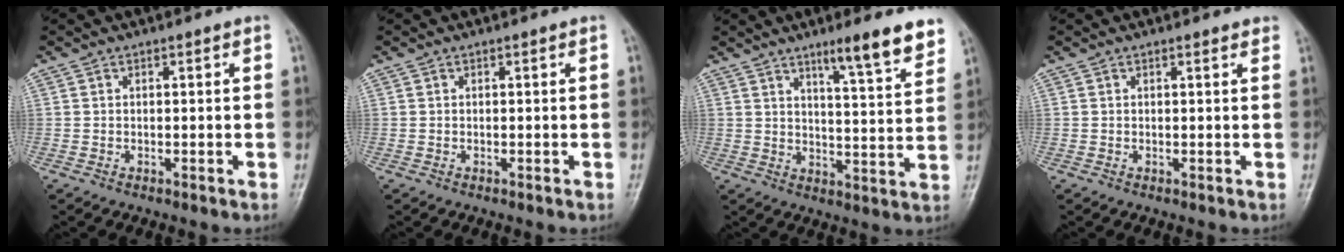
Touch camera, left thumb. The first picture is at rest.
{"total": 0.0}
{"total": 10.3, "force": [7.2, 1.2, 7.2], "torque": [-0.088, -0.048, 0.105]}
{"total": 1.1, "force": [0.9, 0.3, 0.6], "torque": [-0.005, 0.000, 0.008]}